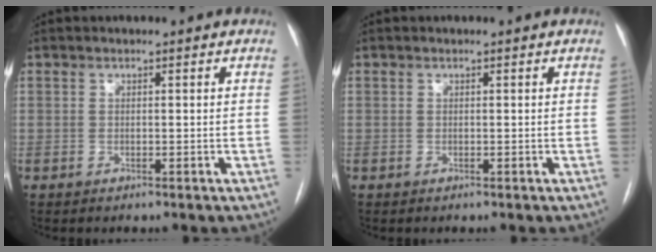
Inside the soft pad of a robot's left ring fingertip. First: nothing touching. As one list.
[{"total": 0.0}]